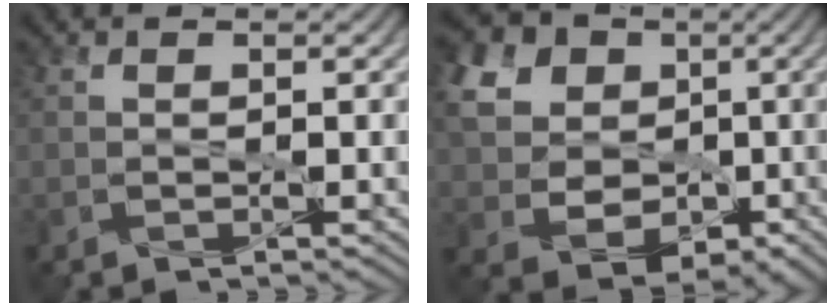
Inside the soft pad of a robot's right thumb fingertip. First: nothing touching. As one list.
[{"total": 14.6, "force": [2.3, 12.4, 7.3], "torque": [-0.237, 0.009, 0.050]}]